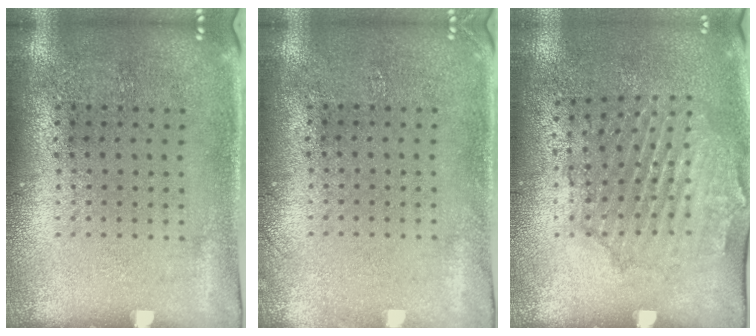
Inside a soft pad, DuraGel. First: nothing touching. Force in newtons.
{"total": 0.7, "press": 0.7, "slide": 0.1}
{"total": 1.6, "press": 1.6, "slide": 0.3}